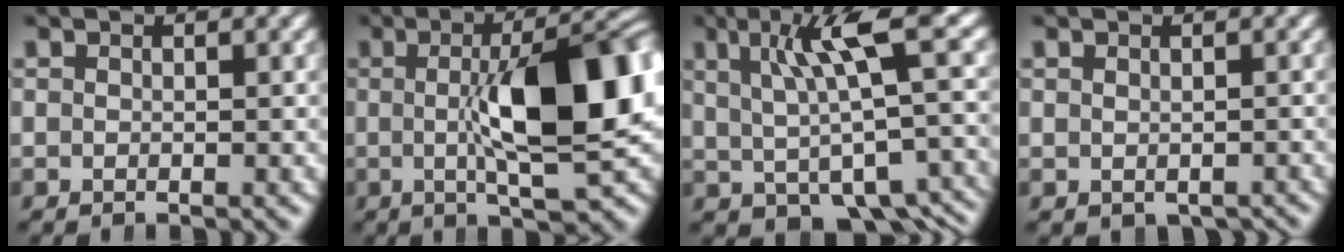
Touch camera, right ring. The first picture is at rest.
{"total": 12.5, "force": [-0.4, 3.6, 11.9], "torque": [-0.161, 0.005, 0.001]}
{"total": 6.7, "force": [-1.4, 2.4, 6.1], "torque": [-0.077, -0.006, -0.007]}
{"total": 1.0, "force": [-0.8, 0.6, 0.2], "torque": [-0.003, -0.012, -0.001]}